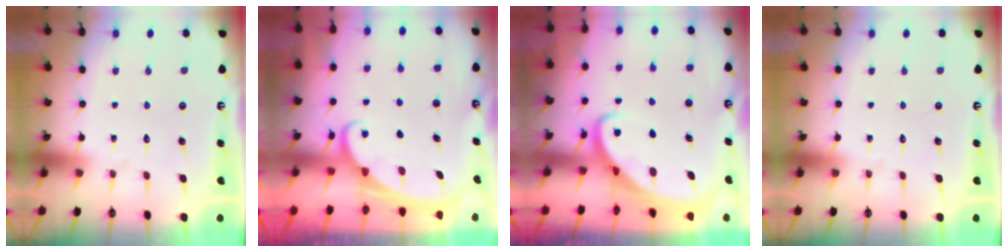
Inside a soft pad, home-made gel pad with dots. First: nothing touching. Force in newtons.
{"total": 2.4, "press": 2.4, "slide": 0.3}
{"total": 3.6, "press": 3.6, "slide": 0.5}
{"total": 0.0}